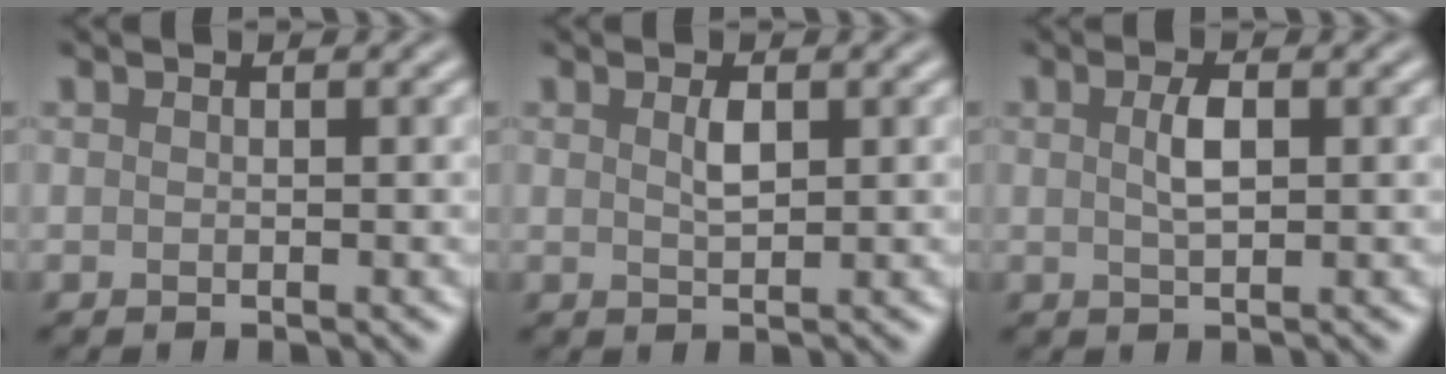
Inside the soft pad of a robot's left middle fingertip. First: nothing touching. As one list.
[{"total": 1.5, "force": [0.6, 0.6, 1.3], "torque": [-0.029, -0.001, 0.013]}, {"total": 2.1, "force": [0.5, 0.8, 1.9], "torque": [-0.041, 0.001, 0.010]}]